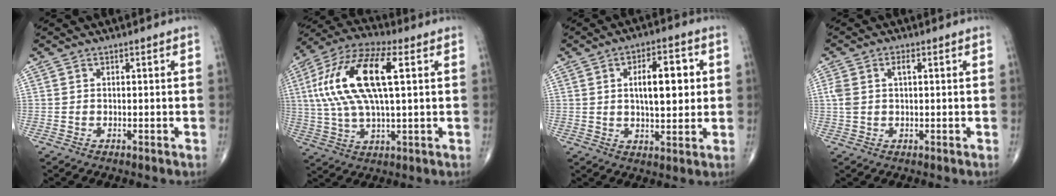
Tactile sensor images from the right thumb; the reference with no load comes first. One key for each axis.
{"total": 19.3, "fx": 4.0, "fy": 7.2, "fz": 17.4, "tx": -0.360, "ty": 0.021, "tz": 0.067}
{"total": 10.5, "fx": 1.8, "fy": 4.6, "fz": 9.3, "tx": -0.119, "ty": 0.001, "tz": 0.027}
{"total": 3.7, "fx": 0.9, "fy": 1.9, "fz": 3.0, "tx": -0.081, "ty": 0.015, "tz": 0.020}